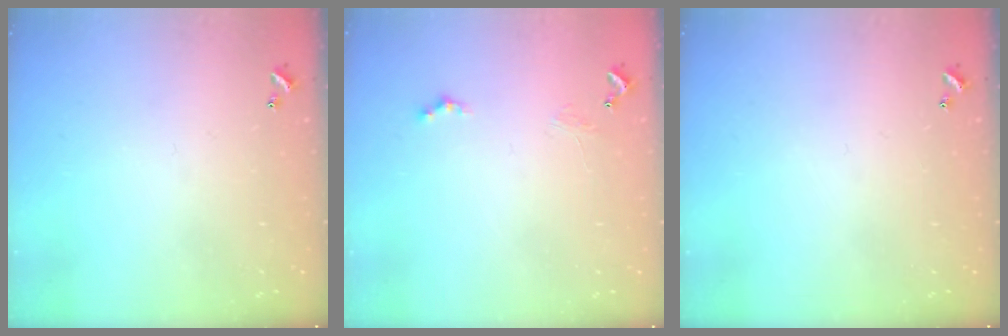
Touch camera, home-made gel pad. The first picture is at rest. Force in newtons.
{"total": 0.0}
{"total": 0.0}